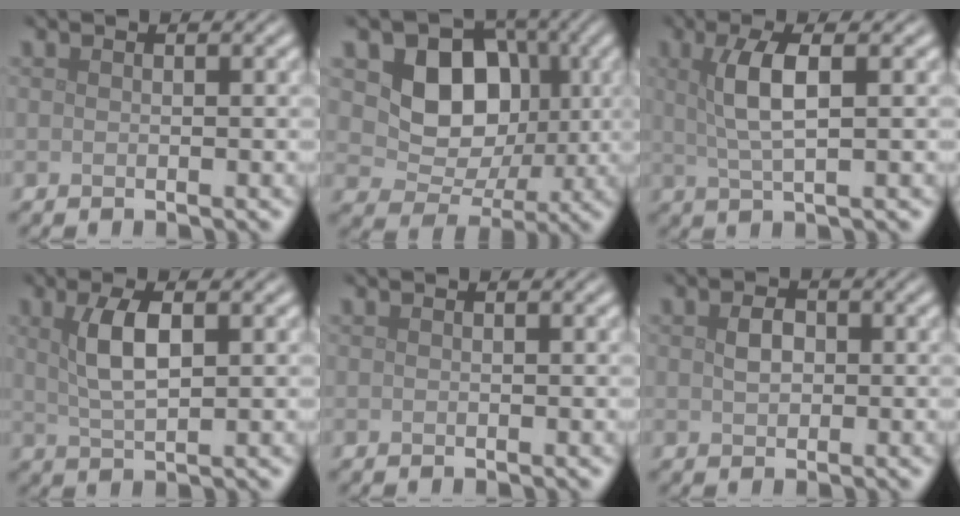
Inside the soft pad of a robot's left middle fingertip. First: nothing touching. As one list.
[{"total": 7.4, "force": [1.3, 5.8, 4.4], "torque": [-0.062, -0.007, 0.015]}, {"total": 4.0, "force": [0.9, 1.0, 3.7], "torque": [-0.077, 0.003, 0.018]}, {"total": 3.9, "force": [1.2, 1.4, 3.4], "torque": [-0.072, 0.004, 0.023]}, {"total": 0.0}, {"total": 1.7, "force": [0.2, 1.2, 1.1], "torque": [-0.023, 0.002, 0.002]}]